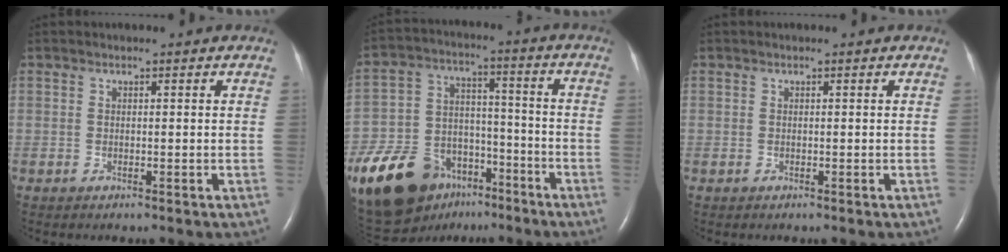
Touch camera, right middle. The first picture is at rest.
{"total": 23.0, "force": [-14.6, 13.7, 11.3], "torque": [-0.291, 0.019, -0.247]}
{"total": 0.0}